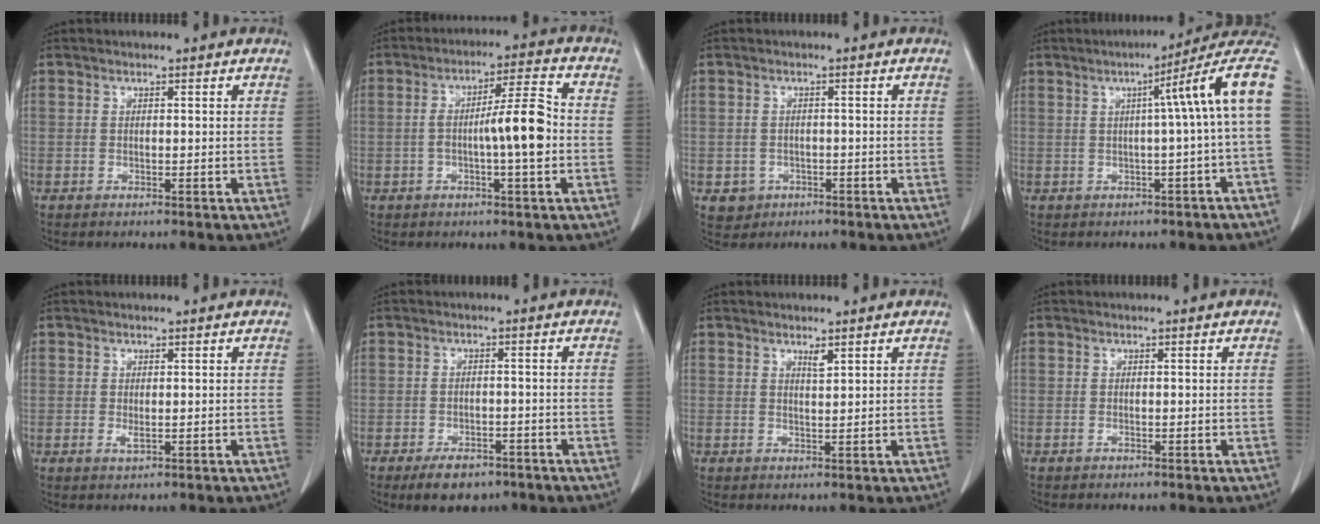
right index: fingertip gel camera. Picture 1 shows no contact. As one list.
[{"total": 8.6, "force": [-1.1, 0.7, 8.5], "torque": [-0.139, 0.015, -0.021]}, {"total": 2.9, "force": [-1.1, 2.6, 0.4], "torque": [-0.001, 0.008, -0.008]}, {"total": 11.2, "force": [2.0, -1.0, 11.0], "torque": [-0.131, 0.034, 0.017]}, {"total": 1.1, "force": [-0.1, 0.6, 0.9], "torque": [-0.016, -0.003, 0.001]}, {"total": 5.3, "force": [-3.8, 2.7, 2.6], "torque": [-0.039, -0.002, -0.052]}, {"total": 1.2, "force": [0.9, 0.1, 0.8], "torque": [-0.017, -0.006, 0.018]}, {"total": 0.0}]